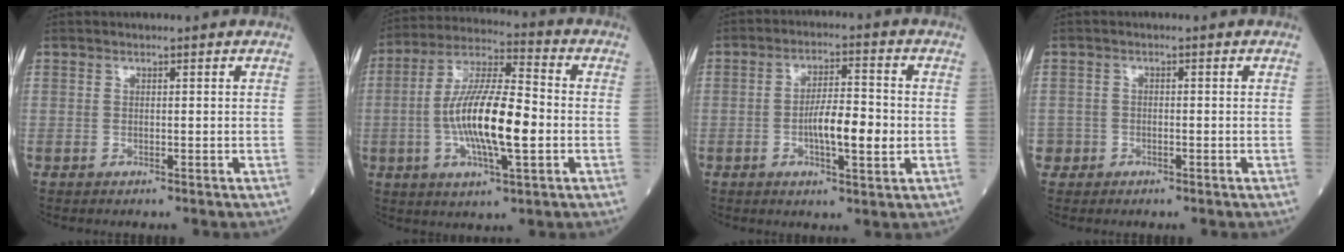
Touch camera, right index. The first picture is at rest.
{"total": 14.9, "force": [-2.3, 3.0, 14.5], "torque": [-0.279, 0.002, -0.041]}
{"total": 7.5, "force": [-1.2, 1.5, 7.2], "torque": [-0.126, 0.004, -0.023]}
{"total": 1.8, "force": [-1.0, 1.5, 0.0], "torque": [0.000, 0.008, -0.020]}